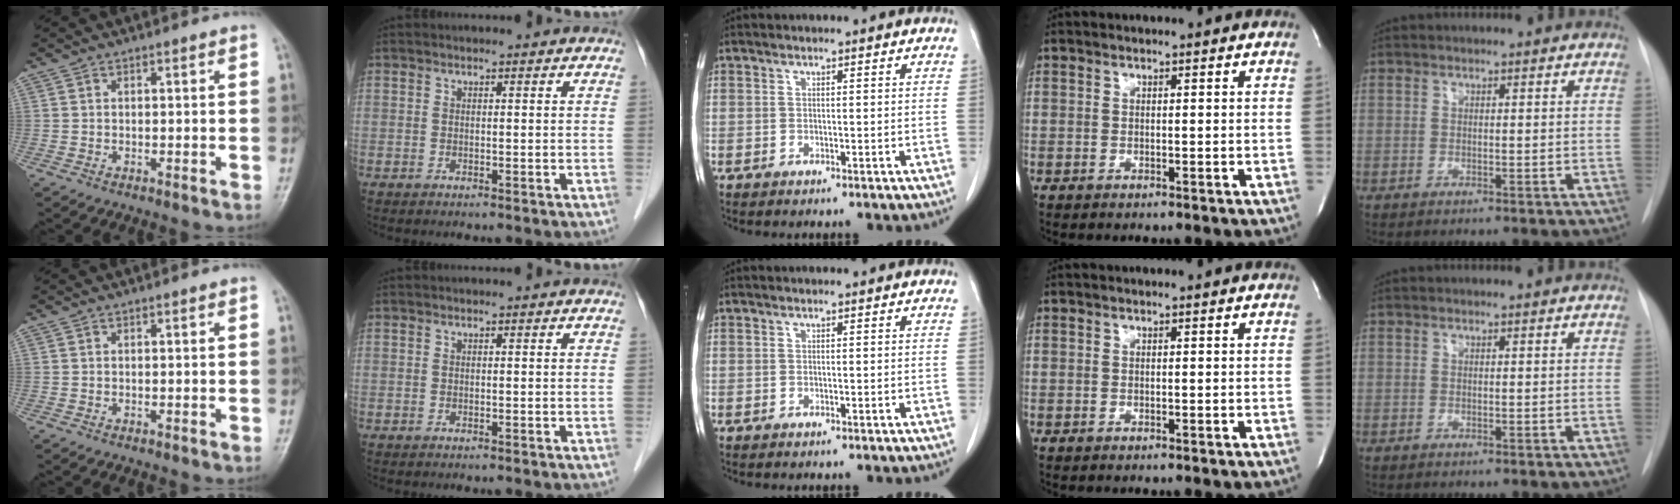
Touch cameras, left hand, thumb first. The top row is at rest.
{}